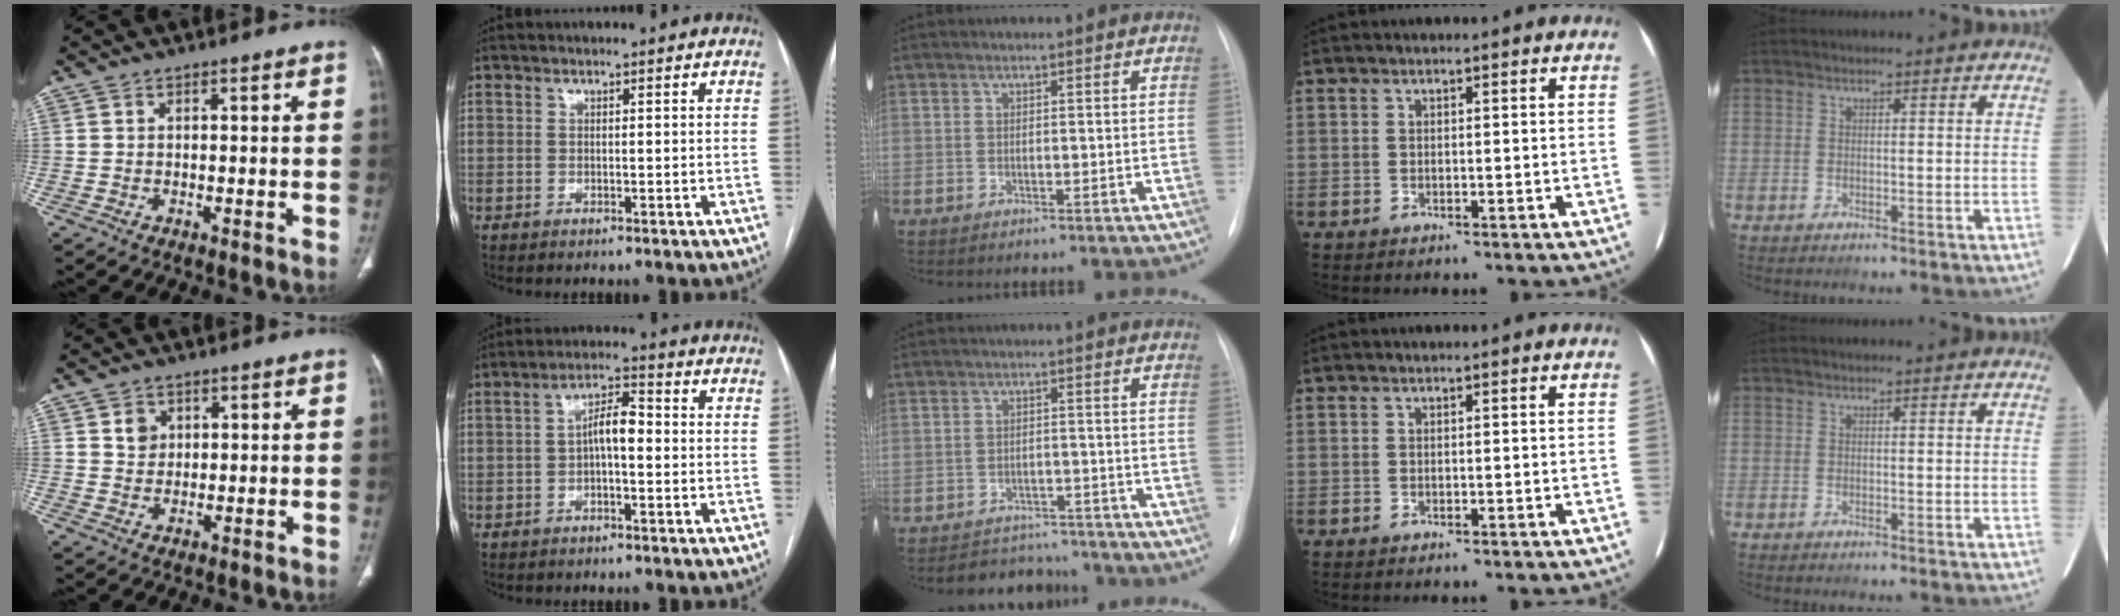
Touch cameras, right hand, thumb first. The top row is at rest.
{"thumb": {"total": 2.8, "force": [1.1, 2.4, 1.1], "torque": [-0.005, -0.006, 0.020]}, "index": {"total": 5.0, "force": [-0.4, 1.6, 4.7], "torque": [-0.083, 0.021, -0.009]}, "middle": {"total": 7.1, "force": [-6.5, 2.8, 0.2], "torque": [0.007, 0.015, -0.086]}}